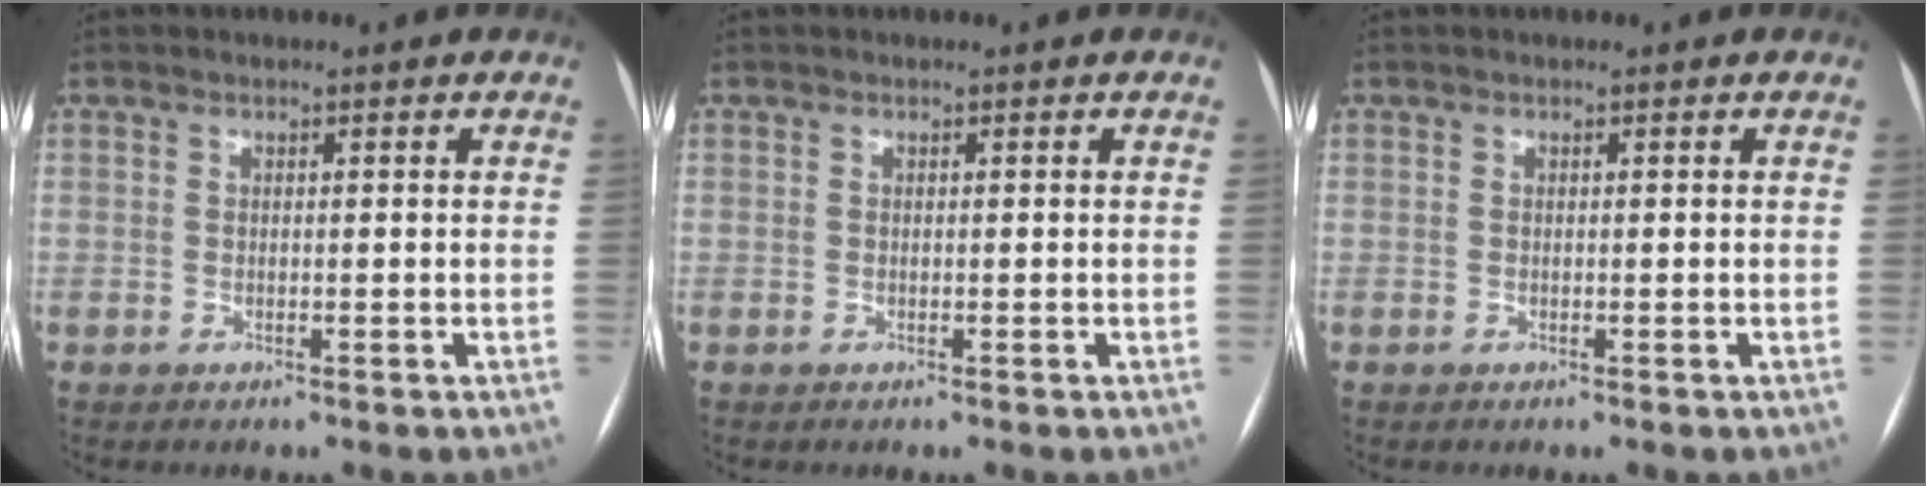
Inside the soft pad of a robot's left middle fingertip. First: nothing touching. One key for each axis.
{"total": 0.0}
{"total": 0.0}